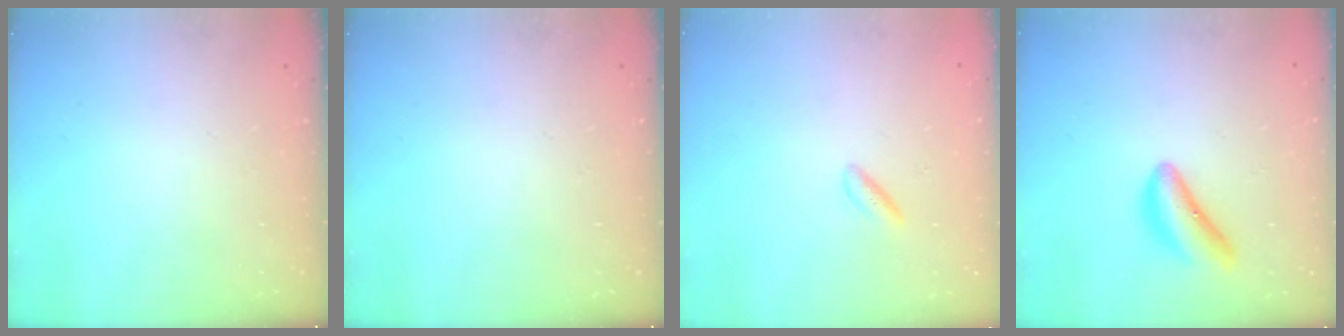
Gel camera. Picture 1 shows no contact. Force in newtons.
{"total": 0.0}
{"total": 1.7, "press": 1.3, "slide": 1.1}
{"total": 9.5, "press": 9.4, "slide": 0.5}